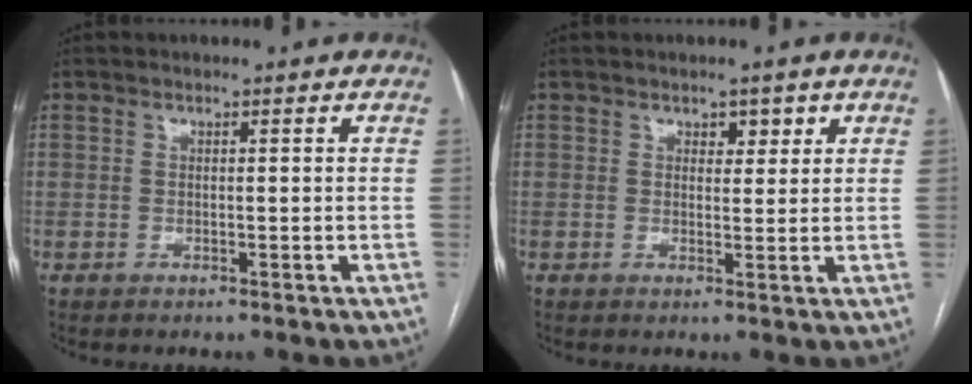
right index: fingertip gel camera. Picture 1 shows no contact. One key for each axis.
{"total": 2.3, "fx": 1.3, "fy": 1.5, "fz": 1.2, "tx": -0.009, "ty": 0.000, "tz": 0.017}